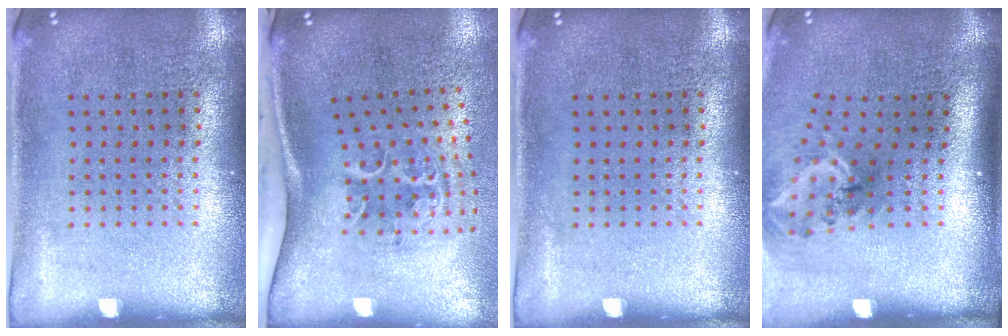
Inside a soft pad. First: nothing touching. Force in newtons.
{"total": 2.3, "press": 1.3, "slide": 1.9}
{"total": 0.0}
{"total": 2.0, "press": 1.3, "slide": 1.5}